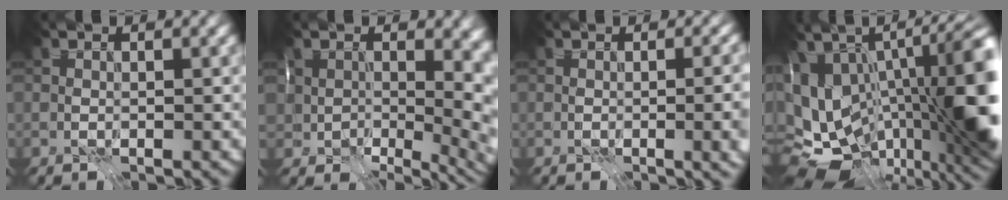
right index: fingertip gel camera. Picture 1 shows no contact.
{"total": 11.7, "force": [1.6, 7.2, 9.1], "torque": [-0.117, -0.025, 0.037]}
{"total": 6.5, "force": [-0.6, 2.7, 5.8], "torque": [-0.042, 0.000, 0.003]}
{"total": 19.3, "force": [-0.6, 10.6, 16.1], "torque": [-0.251, -0.016, 0.010]}